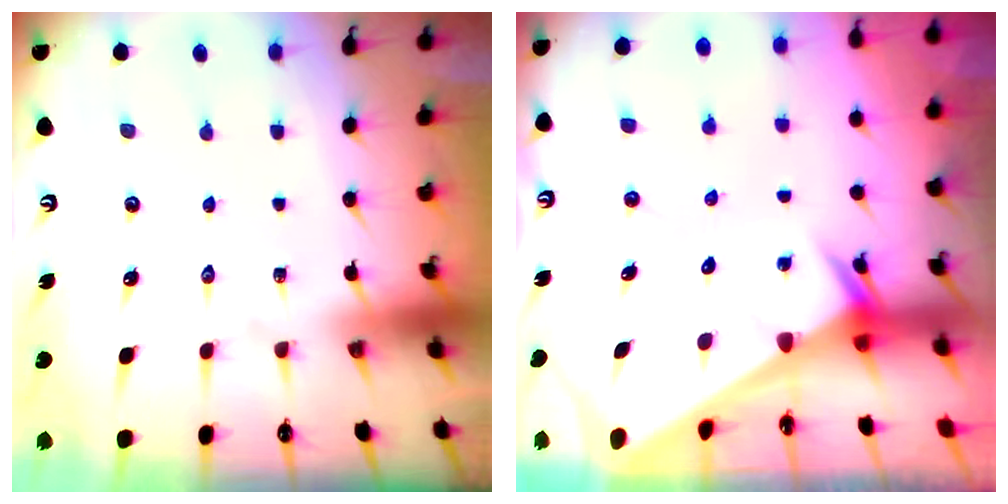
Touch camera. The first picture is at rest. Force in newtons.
{"total": 2.4, "press": 2.4, "slide": 0.1}